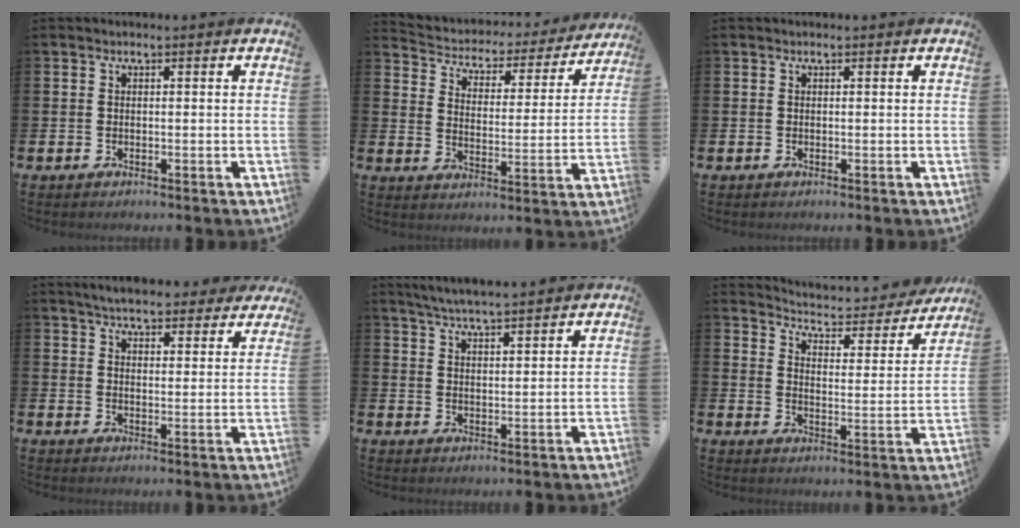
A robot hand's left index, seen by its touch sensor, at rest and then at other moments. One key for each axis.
{"total": 3.9, "fx": 3.5, "fy": 1.6, "fz": 0.4, "tx": -0.038, "ty": -0.030, "tz": 0.052}
{"total": 0.0}
{"total": 5.8, "fx": 5.6, "fy": 1.0, "fz": 1.1, "tx": -0.031, "ty": -0.030, "tz": 0.099}
{"total": 5.1, "fx": 5.0, "fy": -0.3, "fz": 0.9, "tx": -0.038, "ty": -0.023, "tz": 0.090}
{"total": 4.3, "fx": 4.2, "fy": 0.8, "fz": 0.7, "tx": -0.036, "ty": -0.042, "tz": 0.063}